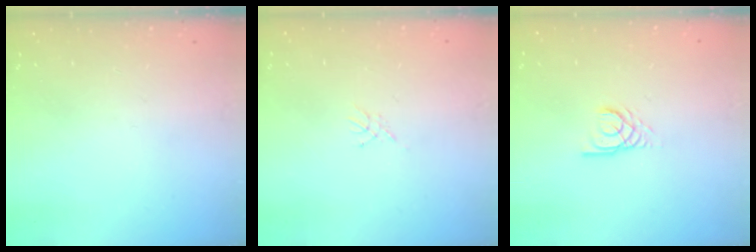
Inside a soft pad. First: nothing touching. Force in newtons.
{"total": 2.3, "press": 2.2, "slide": 0.3}
{"total": 2.9, "press": 2.9, "slide": 0.1}